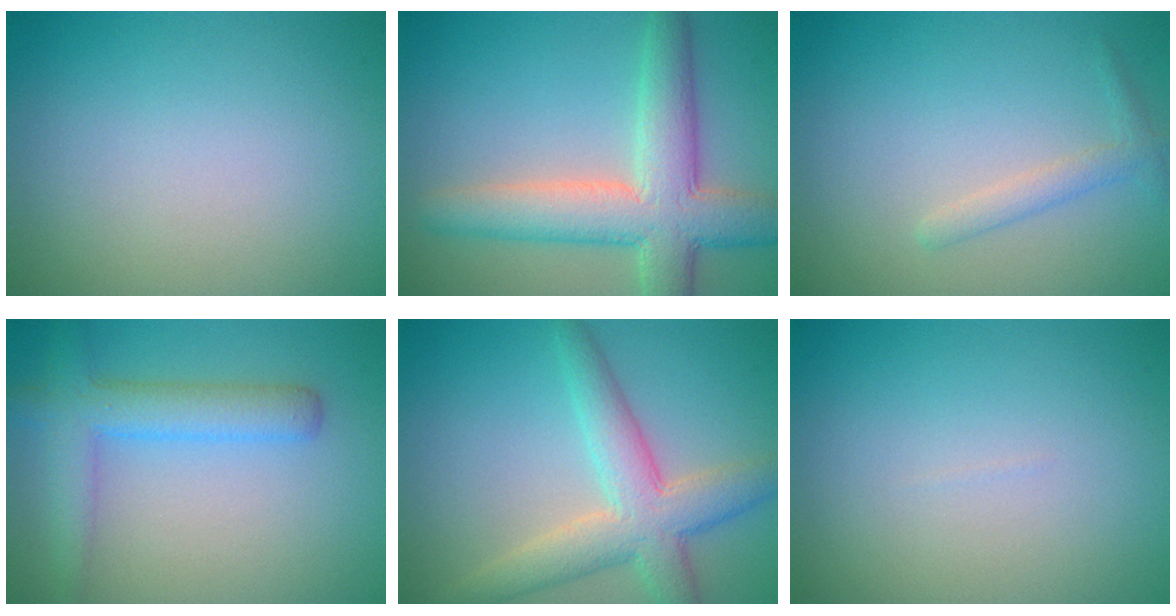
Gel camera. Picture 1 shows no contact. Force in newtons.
{"total": 7.3, "press": 7.3, "slide": 0.4}
{"total": 1.5, "press": 1.5, "slide": 0.1}
{"total": 4.2, "press": 4.2, "slide": 0.2}
{"total": 5.5, "press": 5.5, "slide": 0.5}
{"total": 0.0}